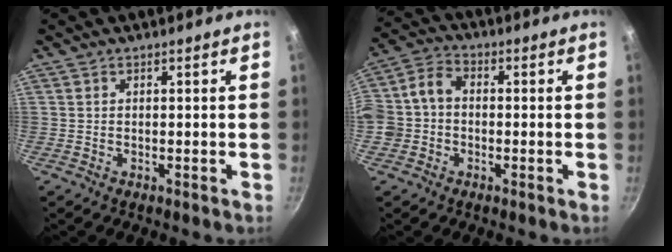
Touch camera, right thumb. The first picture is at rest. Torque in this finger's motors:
{"motor_torque": [-0.01, 0.62, 0.38, 0.09, 0.18]}